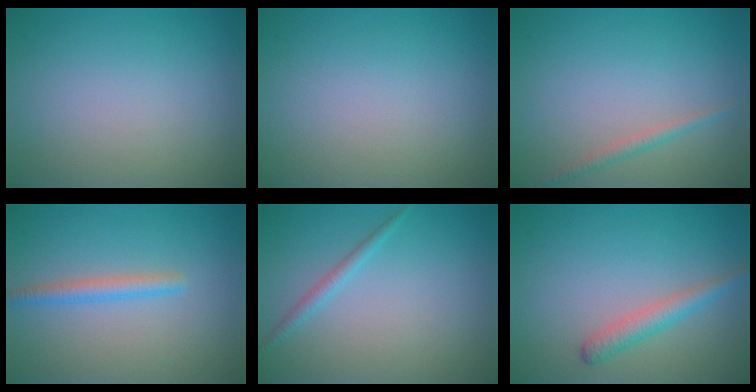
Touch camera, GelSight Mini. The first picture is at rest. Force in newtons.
{"total": 0.0}
{"total": 1.2, "press": 1.1, "slide": 0.1}
{"total": 1.9, "press": 1.9, "slide": 0.0}
{"total": 1.3, "press": 1.3, "slide": 0.0}
{"total": 2.3, "press": 2.3, "slide": 0.0}